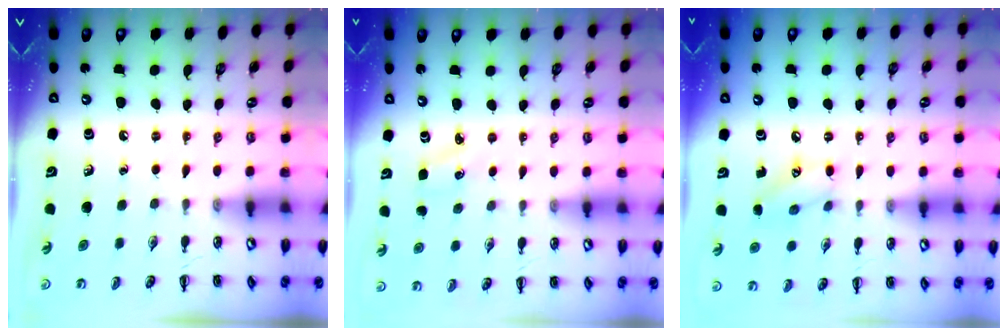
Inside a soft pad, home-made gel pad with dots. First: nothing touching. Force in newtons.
{"total": 2.7, "press": 2.6, "slide": 0.8}
{"total": 9.1, "press": 9.0, "slide": 1.5}